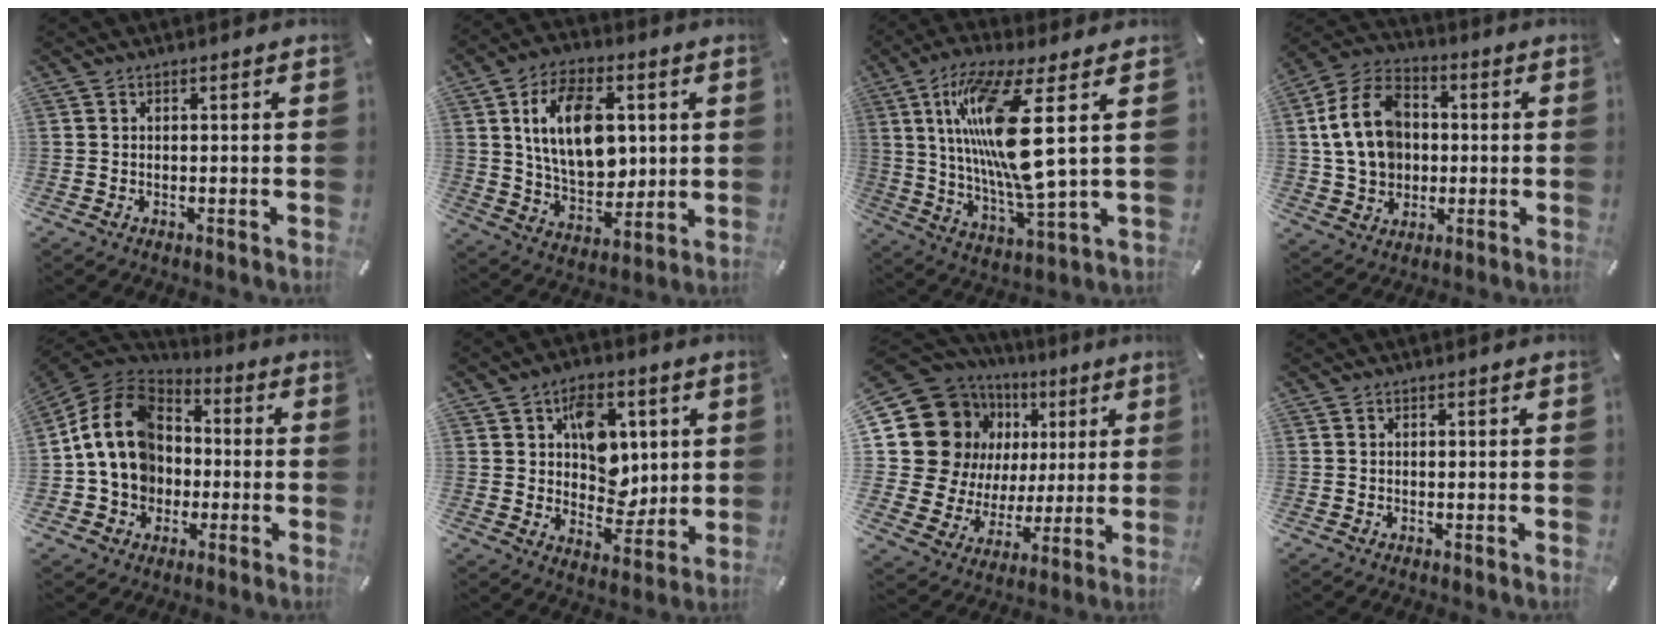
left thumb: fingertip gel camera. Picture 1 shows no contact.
{"total": 16.1, "force": [3.7, 10.3, 11.8], "torque": [-0.215, 0.003, 0.062]}
{"total": 18.9, "force": [5.6, 3.6, 17.7], "torque": [-0.367, -0.026, 0.070]}
{"total": 14.5, "force": [0.7, 12.0, 8.0], "torque": [-0.185, 0.018, 0.017]}
{"total": 15.8, "force": [-1.2, 13.7, 7.8], "torque": [-0.164, 0.022, -0.019]}
{"total": 10.7, "force": [3.1, 8.5, 5.7], "torque": [-0.069, -0.011, 0.056]}
{"total": 21.8, "force": [7.2, 17.8, 10.5], "torque": [-0.197, -0.043, 0.155]}
{"total": 0.0}